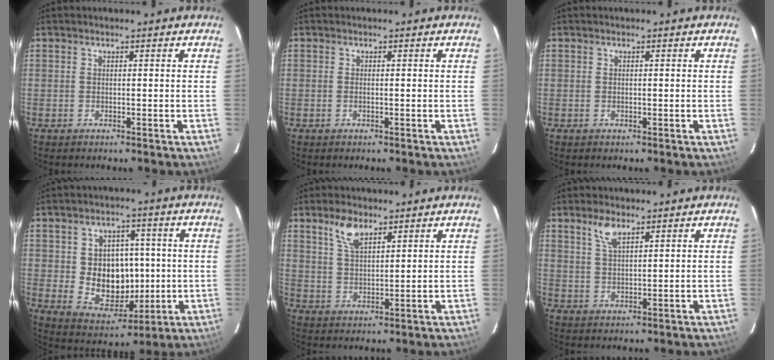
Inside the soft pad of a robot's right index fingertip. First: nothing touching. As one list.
[{"total": 0.6, "force": [-0.1, 0.0, 0.6], "torque": [-0.012, 0.002, -0.003]}, {"total": 0.0}, {"total": 11.5, "force": [-0.1, 9.5, 6.6], "torque": [-0.132, 0.005, 0.019]}, {"total": 5.9, "force": [3.8, 2.6, 3.6], "torque": [-0.067, 0.005, 0.074]}, {"total": 4.2, "force": [2.8, 1.6, 2.7], "torque": [-0.052, 0.004, 0.055]}]